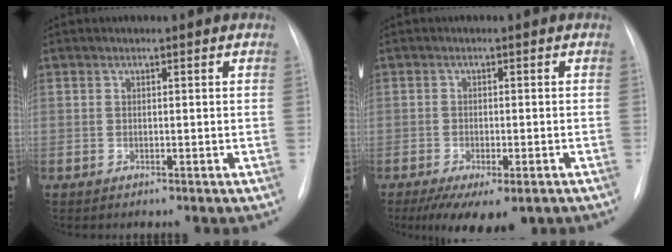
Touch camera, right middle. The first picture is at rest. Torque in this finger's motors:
{"motor_torque": [0.45, -0.64, -0.03, -0.01]}